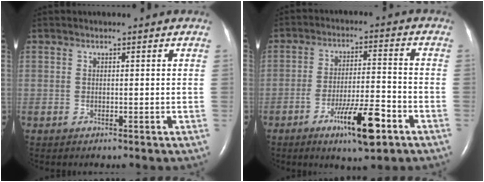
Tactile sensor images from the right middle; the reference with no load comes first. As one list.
[{"total": 10.0, "force": [-5.5, 1.4, 8.2], "torque": [-0.139, -0.009, -0.087]}]